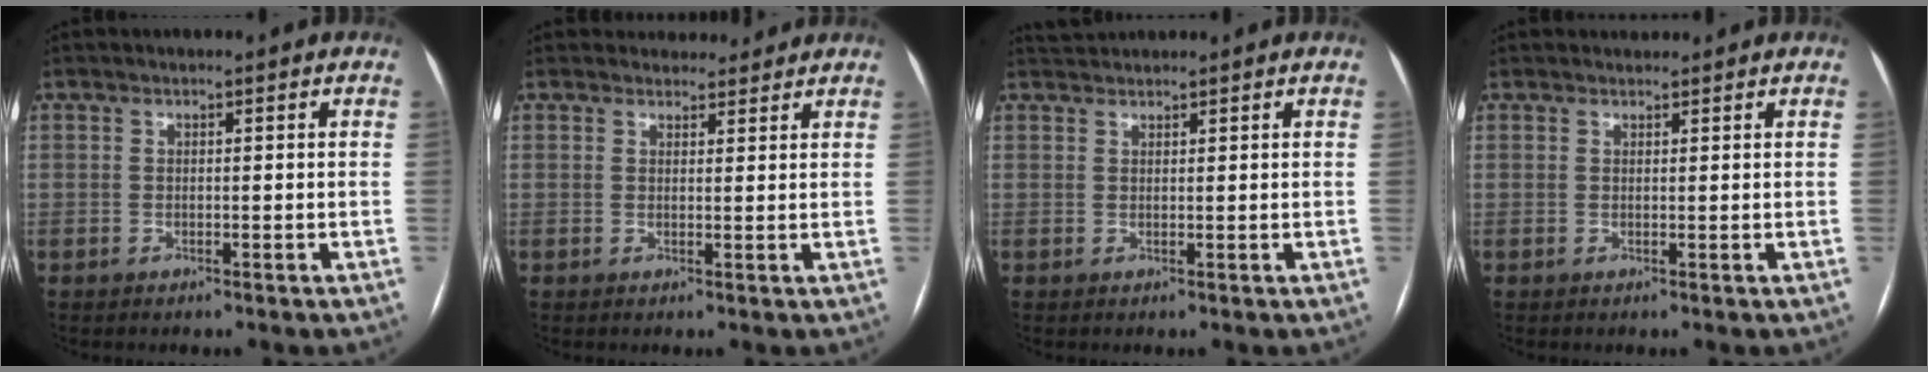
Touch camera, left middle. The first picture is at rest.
{"total": 3.8, "force": [3.5, 1.5, 0.0], "torque": [0.006, 0.007, 0.041]}
{"total": 1.9, "force": [1.9, 0.1, 0.0], "torque": [-0.008, 0.021, 0.039]}
{"total": 1.0, "force": [0.9, 0.3, -0.1], "torque": [-0.007, 0.007, 0.015]}